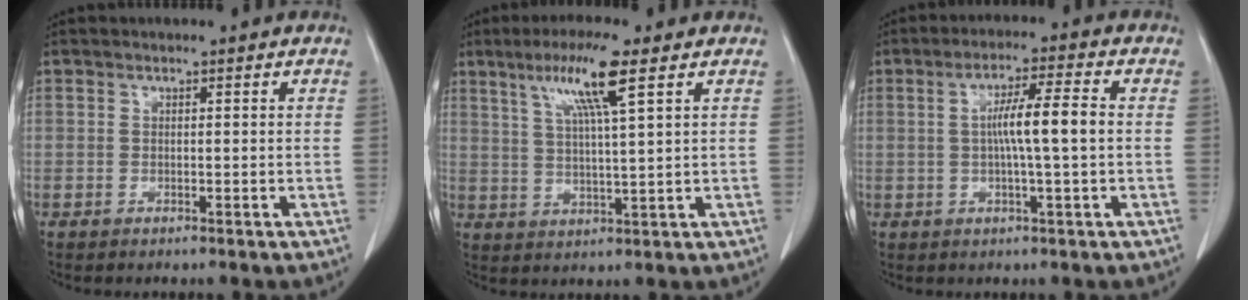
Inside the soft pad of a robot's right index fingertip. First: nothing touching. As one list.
[{"total": 9.3, "force": [4.7, 0.0, 8.0], "torque": [-0.155, 0.008, 0.089]}, {"total": 7.7, "force": [0.2, 0.3, 7.7], "torque": [-0.138, 0.007, 0.001]}]